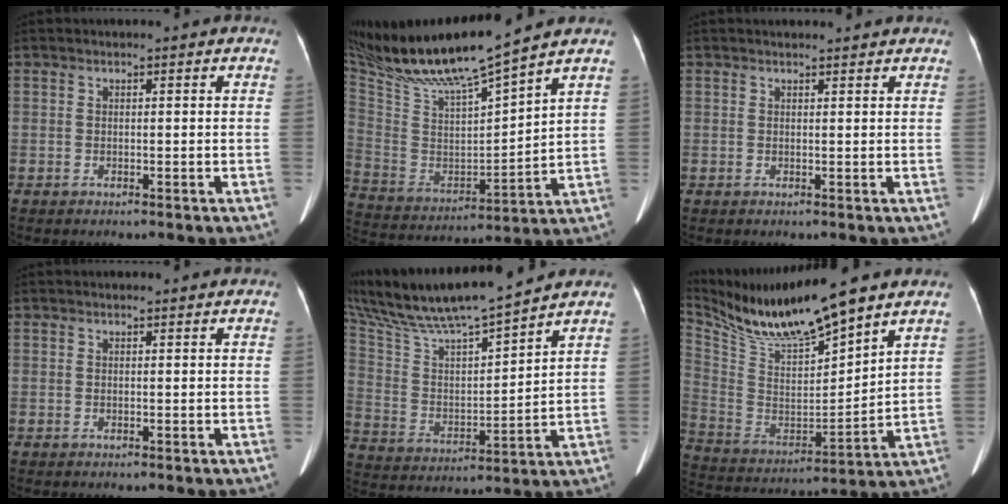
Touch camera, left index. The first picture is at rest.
{"total": 17.8, "force": [15.2, -0.4, 9.3], "torque": [-0.179, -0.005, 0.283]}
{"total": 4.1, "force": [3.9, 0.5, 1.1], "torque": [-0.015, 0.018, 0.048]}
{"total": 1.5, "force": [1.4, 0.1, 0.5], "torque": [-0.008, 0.015, 0.021]}
{"total": 20.2, "force": [17.8, 1.0, 9.6], "torque": [-0.191, 0.015, 0.320]}
{"total": 18.2, "force": [15.5, 1.1, 9.6], "torque": [-0.195, -0.006, 0.296]}